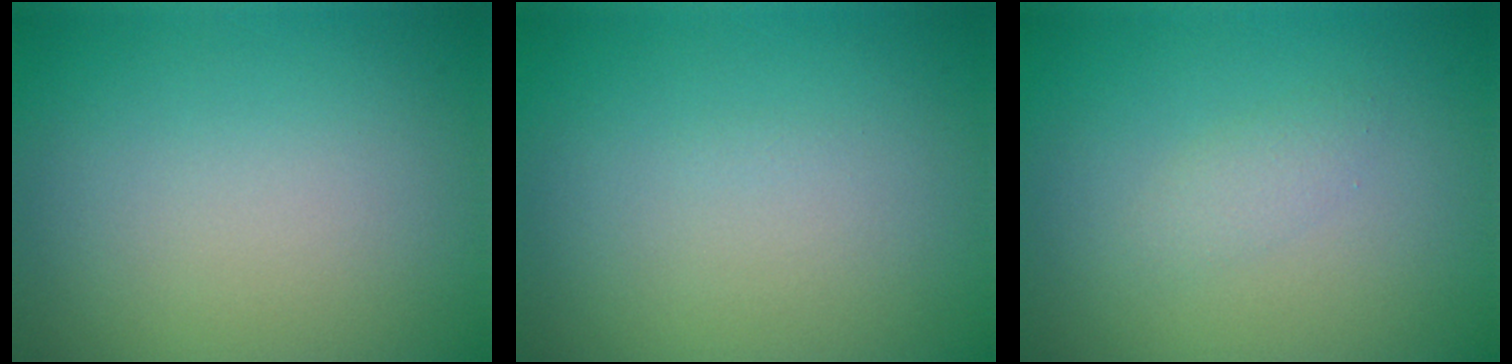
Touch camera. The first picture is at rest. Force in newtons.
{"total": 0.0}
{"total": 1.1, "press": 1.1, "slide": 0.1}